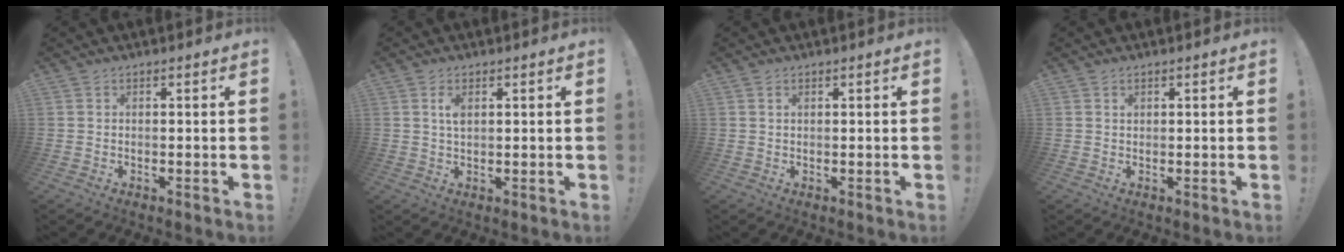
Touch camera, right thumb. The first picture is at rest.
{"total": 4.4, "force": [0.7, 2.0, 3.8], "torque": [-0.065, 0.004, 0.009]}
{"total": 0.8, "force": [0.4, 0.4, 0.6], "torque": [-0.008, 0.000, 0.006]}
{"total": 0.6, "force": [0.2, 0.5, 0.1], "torque": [0.001, -0.001, 0.004]}